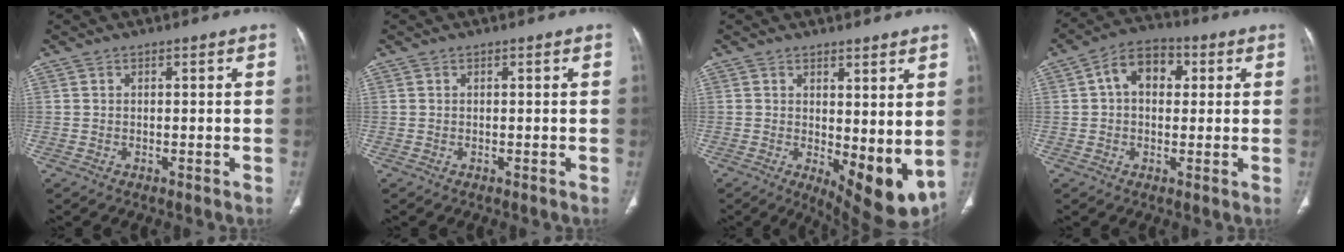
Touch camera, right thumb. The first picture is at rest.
{"total": 0.0}
{"total": 10.6, "force": [0.4, 4.6, 9.6], "torque": [-0.114, -0.029, 0.021]}
{"total": 8.7, "force": [1.8, 6.1, 5.9], "torque": [-0.071, 0.016, 0.021]}